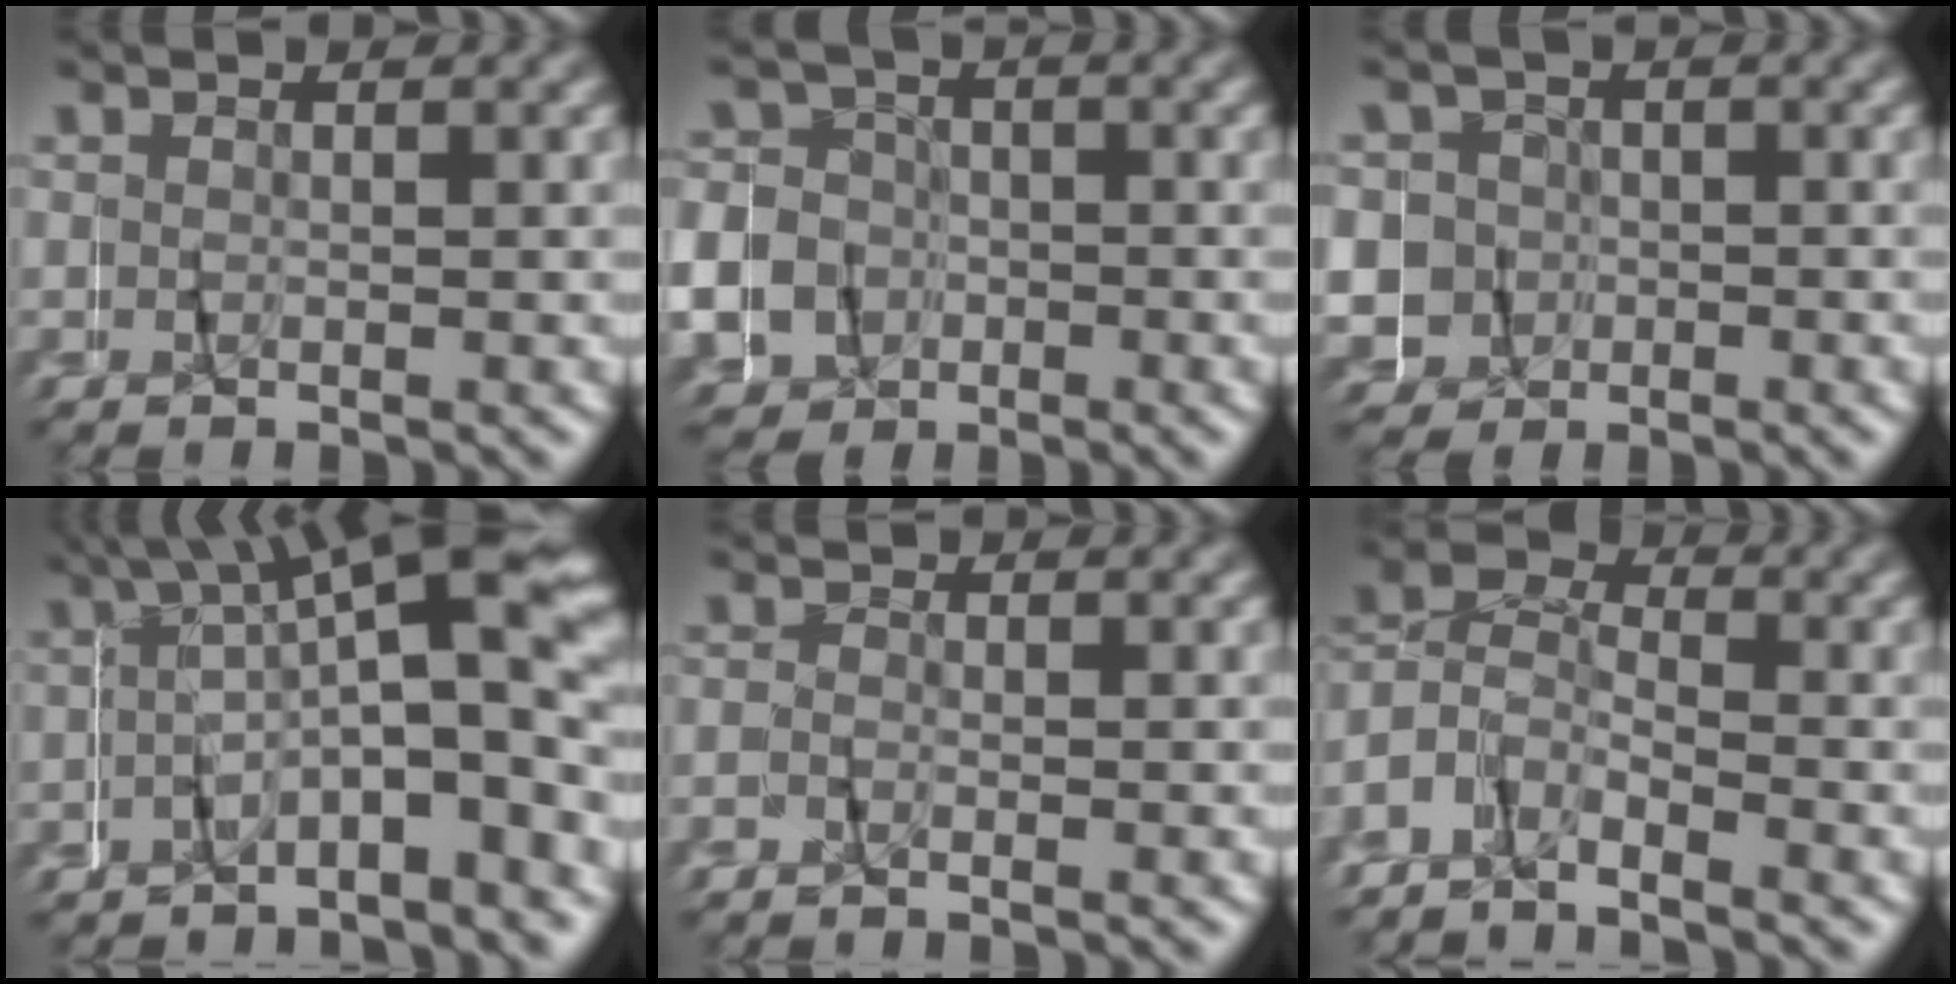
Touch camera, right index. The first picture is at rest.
{"total": 8.5, "force": [-1.2, 8.1, 2.1], "torque": [-0.066, -0.018, -0.026]}
{"total": 8.8, "force": [0.2, 8.5, 2.4], "torque": [-0.073, -0.011, -0.003]}
{"total": 8.0, "force": [0.9, 2.1, 7.7], "torque": [-0.086, 0.030, -0.001]}
{"total": 1.0, "force": [-0.9, 0.4, -0.2], "torque": [-0.002, 0.003, -0.022]}
{"total": 7.7, "force": [-0.7, 7.2, 2.7], "torque": [-0.089, -0.006, -0.028]}